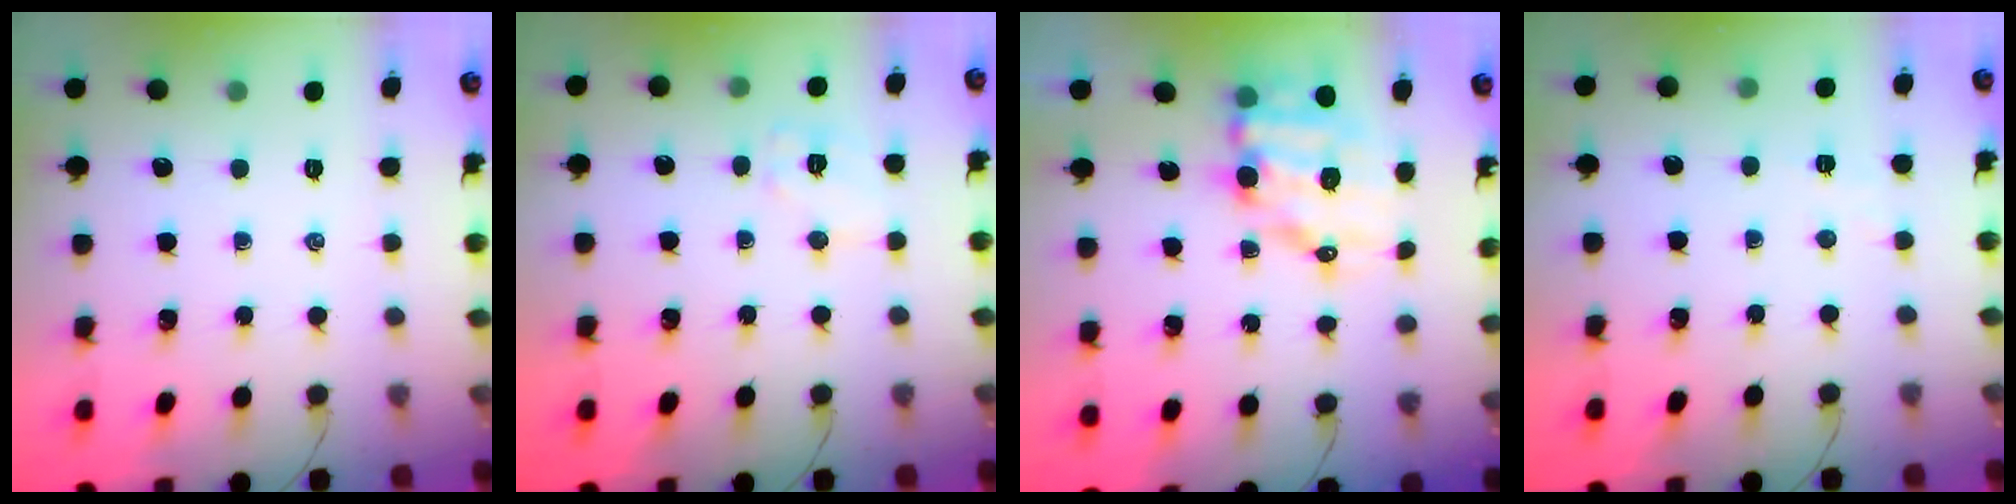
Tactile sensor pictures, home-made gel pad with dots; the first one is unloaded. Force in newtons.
{"total": 7.0, "press": 7.0, "slide": 0.6}
{"total": 9.5, "press": 9.2, "slide": 2.4}
{"total": 3.1, "press": 2.9, "slide": 0.9}